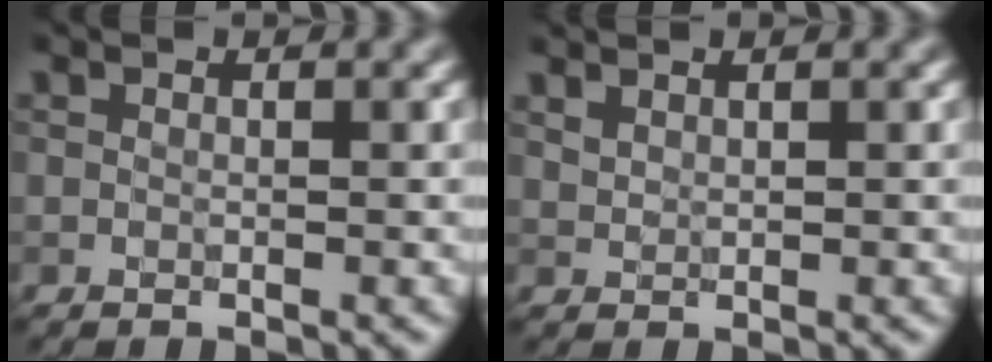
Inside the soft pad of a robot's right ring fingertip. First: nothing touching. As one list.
[{"total": 0.9, "force": [0.9, 0.2, 0.1], "torque": [-0.006, 0.000, 0.024]}]